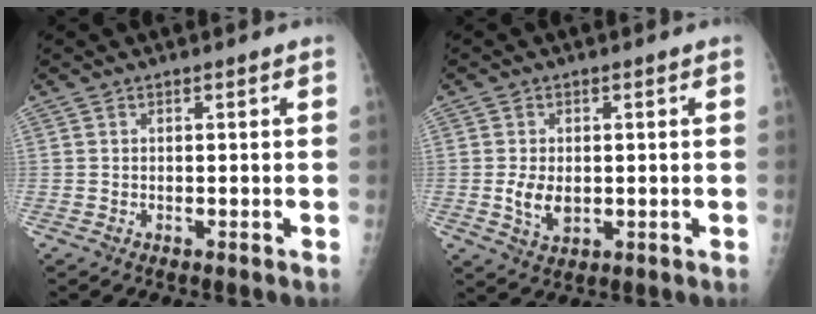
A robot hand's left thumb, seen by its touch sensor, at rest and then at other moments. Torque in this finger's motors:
{"motor_torque": [-0.04, 0.10, 0.15, -0.01, 0.05]}